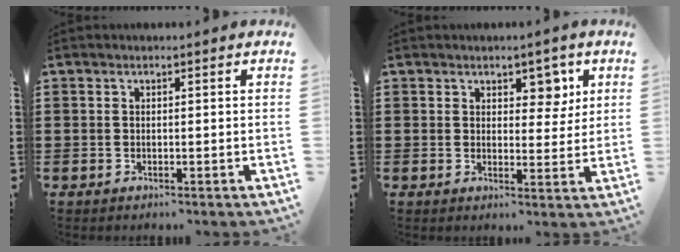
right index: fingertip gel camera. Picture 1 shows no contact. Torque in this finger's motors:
{"motor_torque": [-0.09, 0.34, 0.24, 0.02]}